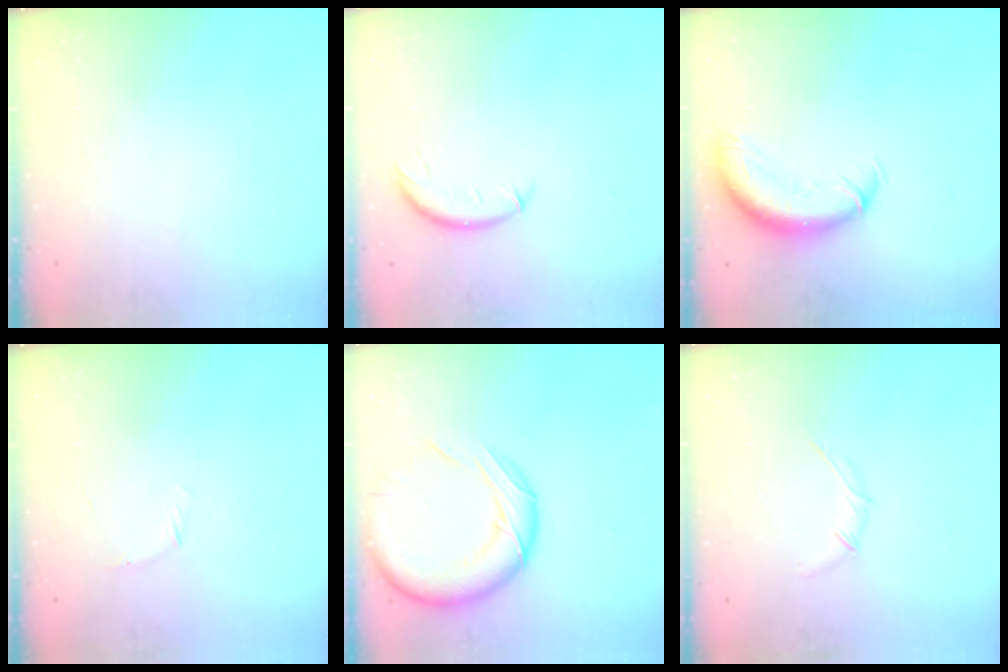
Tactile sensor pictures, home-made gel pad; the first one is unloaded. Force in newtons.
{"total": 6.6, "press": 6.6, "slide": 0.6}
{"total": 12.0, "press": 11.7, "slide": 2.6}
{"total": 3.9, "press": 3.7, "slide": 1.2}
{"total": 17.3, "press": 17.2, "slide": 1.8}
{"total": 2.7, "press": 2.6, "slide": 0.8}